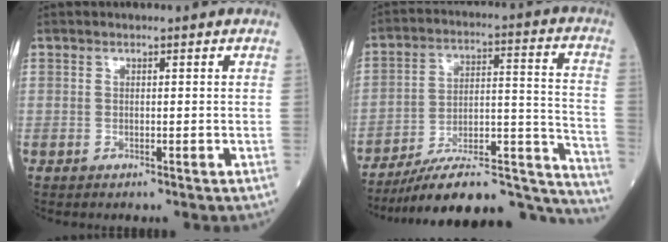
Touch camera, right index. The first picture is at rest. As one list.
[{"total": 25.8, "force": [-23.2, 4.4, 10.3], "torque": [-0.089, 0.041, -0.336]}]